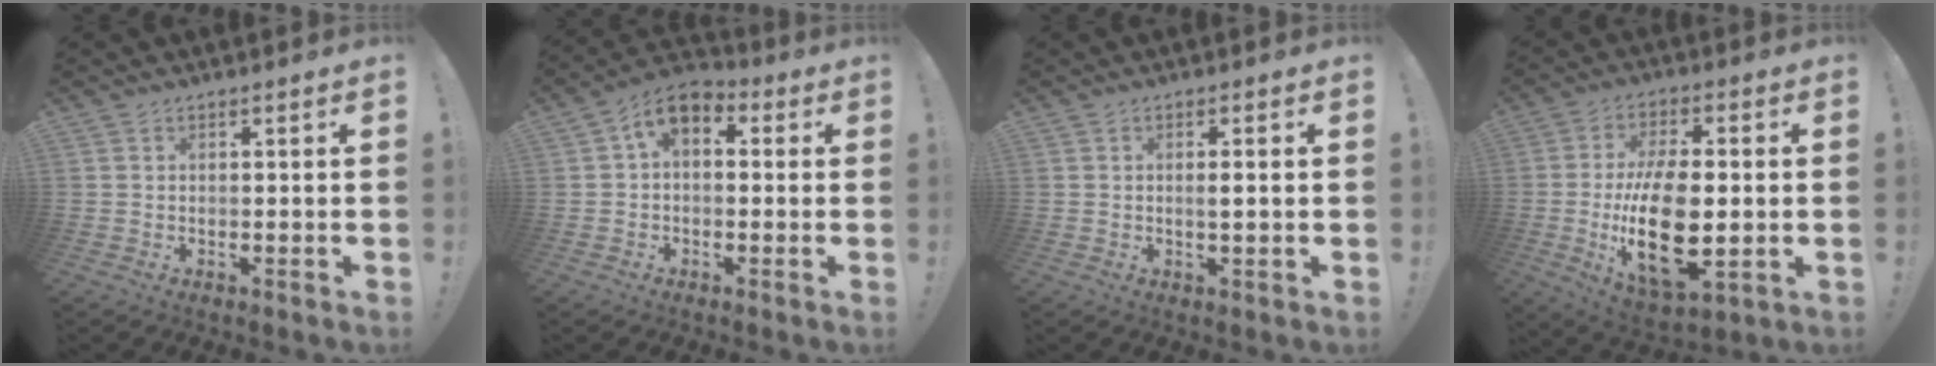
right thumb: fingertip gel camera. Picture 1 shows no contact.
{"total": 7.5, "force": [2.4, 4.8, 5.2], "torque": [-0.087, 0.000, 0.049]}
{"total": 2.6, "force": [0.2, 0.3, 2.6], "torque": [-0.035, -0.005, -0.002]}
{"total": 21.0, "force": [-2.1, 10.7, 18.0], "torque": [-0.334, -0.010, -0.030]}